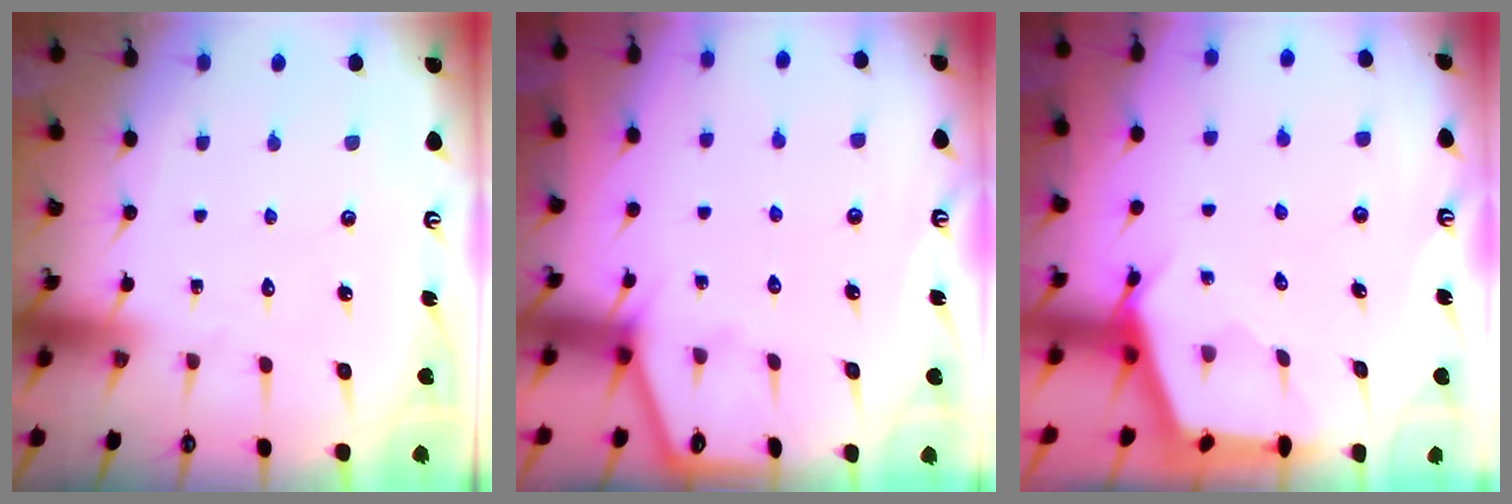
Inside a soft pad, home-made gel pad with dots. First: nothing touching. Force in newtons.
{"total": 2.4, "press": 2.4, "slide": 0.4}
{"total": 2.7, "press": 2.7, "slide": 0.4}